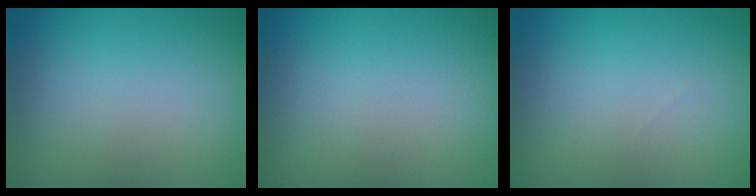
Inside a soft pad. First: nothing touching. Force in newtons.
{"total": 0.0}
{"total": 0.0}